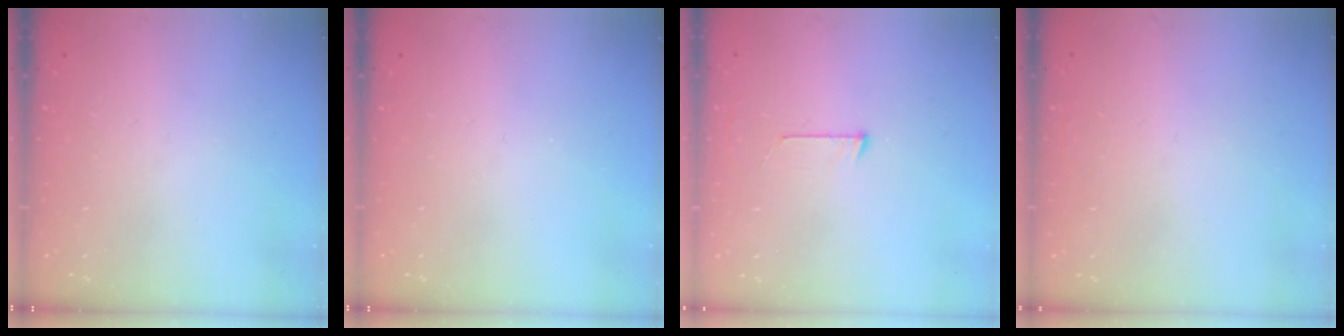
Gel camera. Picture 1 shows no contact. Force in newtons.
{"total": 0.0}
{"total": 3.3, "press": 3.3, "slide": 0.3}
{"total": 1.8, "press": 1.7, "slide": 0.4}